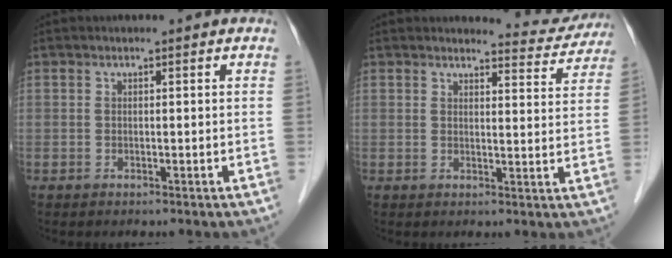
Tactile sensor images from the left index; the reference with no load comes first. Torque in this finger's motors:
{"motor_torque": [0.74, -0.74, 0.00, -0.02]}